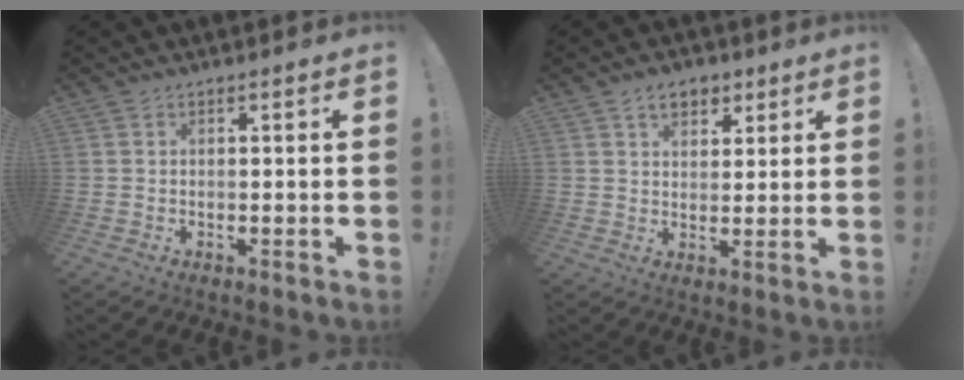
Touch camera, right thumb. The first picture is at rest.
{"total": 7.1, "force": [3.9, 4.9, 3.4], "torque": [-0.034, -0.013, 0.070]}